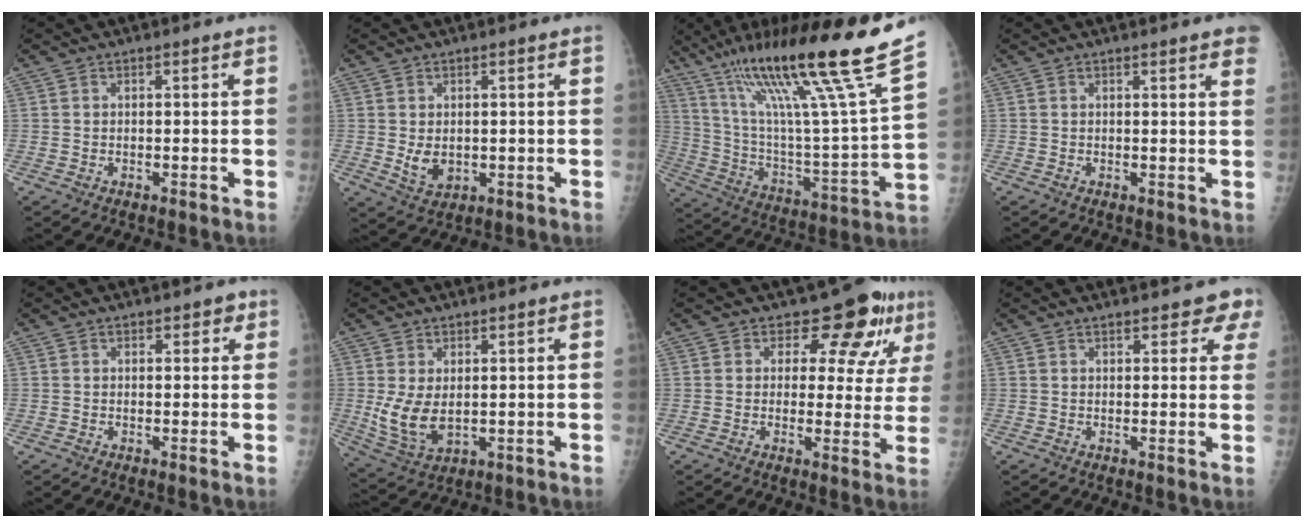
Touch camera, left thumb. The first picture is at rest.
{"total": 4.5, "force": [0.0, 3.3, 3.1], "torque": [-0.041, -0.011, 0.013]}
{"total": 30.0, "force": [19.3, 1.7, 23.0], "torque": [-0.367, -0.058, 0.332]}
{"total": 4.7, "force": [3.4, 0.6, 3.2], "torque": [-0.029, -0.002, 0.028]}
{"total": 2.1, "force": [1.2, 1.4, 1.1], "torque": [0.008, -0.002, 0.010]}
{"total": 7.7, "force": [0.5, 4.8, 6.0], "torque": [-0.114, -0.015, 0.026]}
{"total": 9.1, "force": [5.9, 5.3, 4.4], "torque": [-0.017, -0.033, 0.061]}
{"total": 4.8, "force": [3.9, 2.0, 1.9], "torque": [0.012, -0.013, 0.036]}